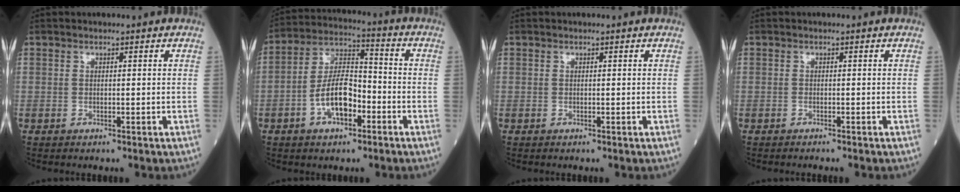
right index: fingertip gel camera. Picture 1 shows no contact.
{"total": 9.8, "force": [-3.6, 4.2, 8.1], "torque": [-0.162, 0.018, -0.070]}
{"total": 0.0}
{"total": 1.1, "force": [-1.0, -0.1, 0.4], "torque": [-0.007, 0.000, -0.015]}